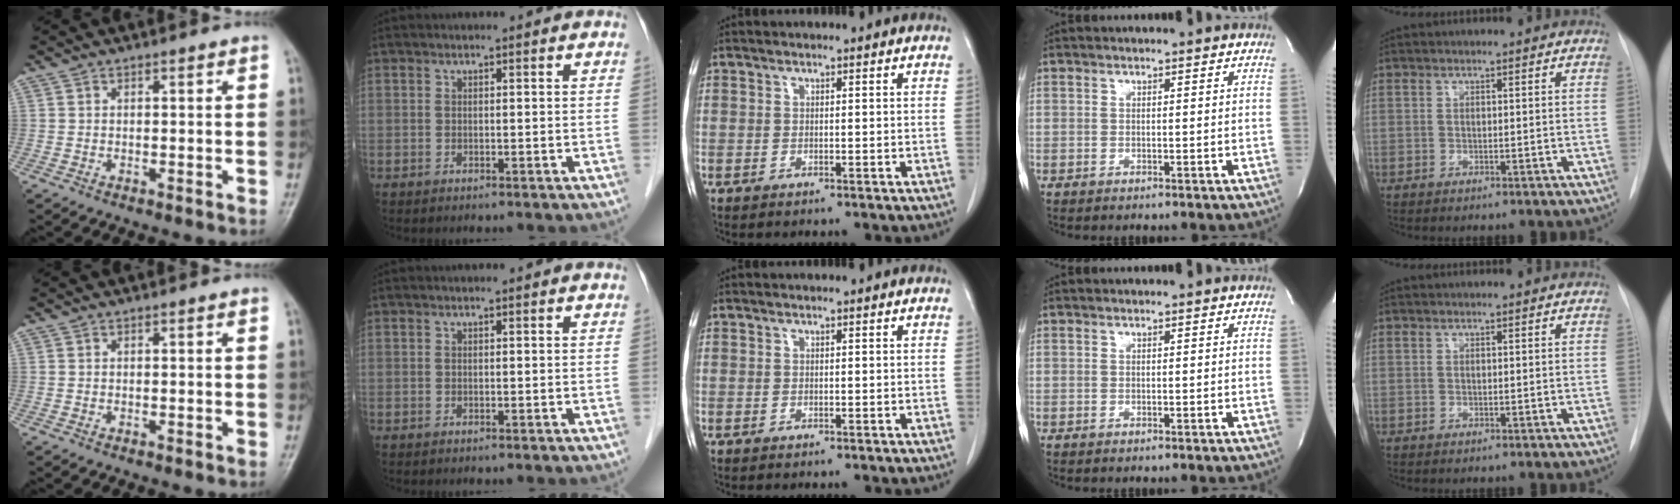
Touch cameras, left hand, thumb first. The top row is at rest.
{}